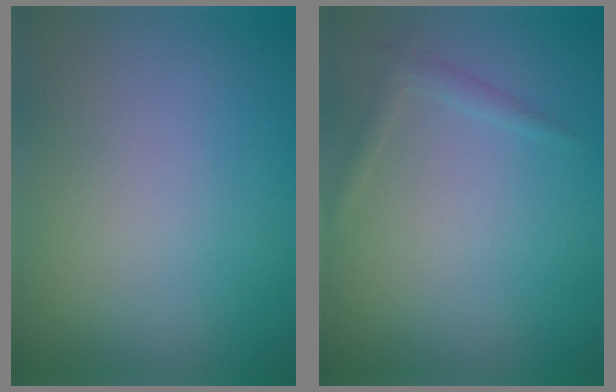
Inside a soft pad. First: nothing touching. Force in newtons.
{"total": 1.0, "press": 1.0, "slide": 0.1}